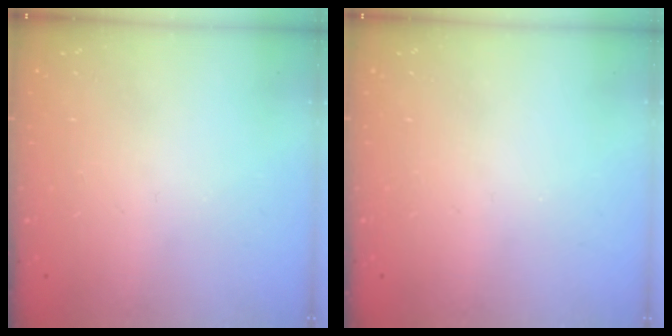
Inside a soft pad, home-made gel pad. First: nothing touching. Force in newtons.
{"total": 0.0}